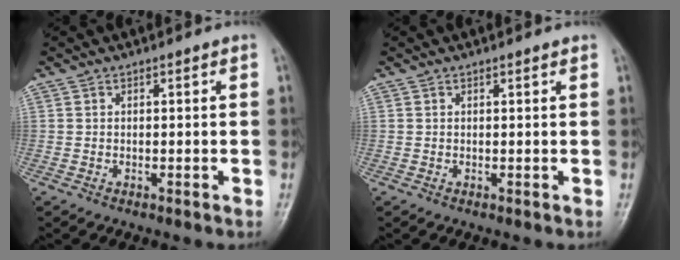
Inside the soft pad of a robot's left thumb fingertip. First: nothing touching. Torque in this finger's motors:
{"motor_torque": [-0.14, -0.05, -0.51, -0.06, 0.00]}